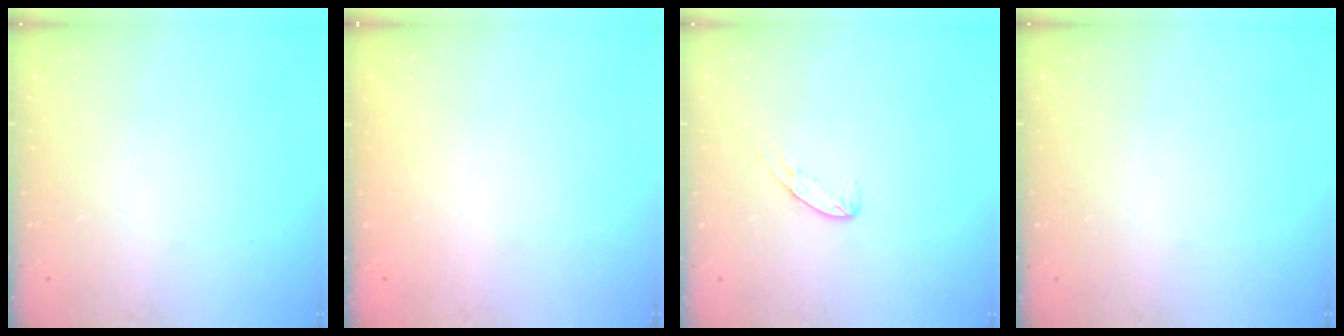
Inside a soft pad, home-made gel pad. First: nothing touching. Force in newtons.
{"total": 0.0}
{"total": 5.2, "press": 5.2, "slide": 0.3}
{"total": 0.0}